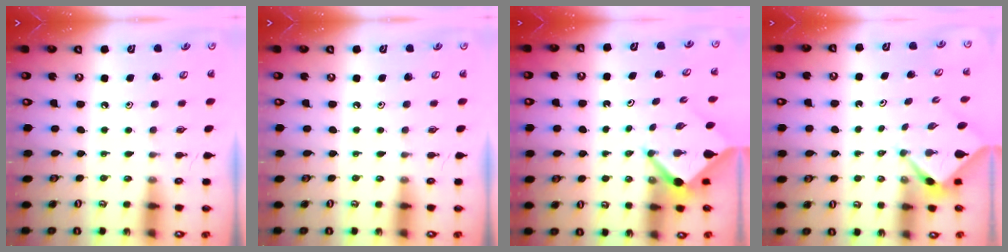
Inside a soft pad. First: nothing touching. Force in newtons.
{"total": 0.0}
{"total": 4.5, "press": 4.5, "slide": 0.3}
{"total": 2.2, "press": 2.2, "slide": 0.2}